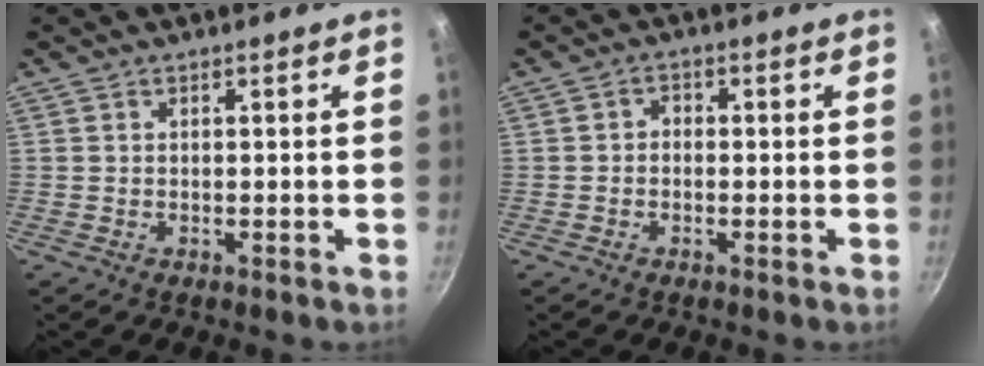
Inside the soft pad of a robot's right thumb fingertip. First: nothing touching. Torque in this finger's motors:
{"motor_torque": [-0.20, -0.12, -0.31, 0.20, -0.06]}